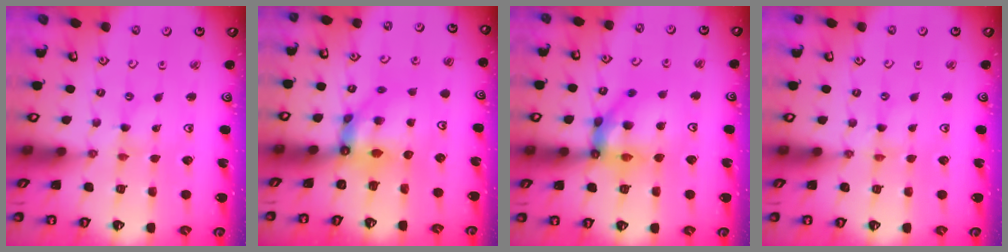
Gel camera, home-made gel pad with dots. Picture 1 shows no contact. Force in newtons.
{"total": 8.5, "press": 8.4, "slide": 1.0}
{"total": 14.4, "press": 14.3, "slide": 1.6}
{"total": 0.0}